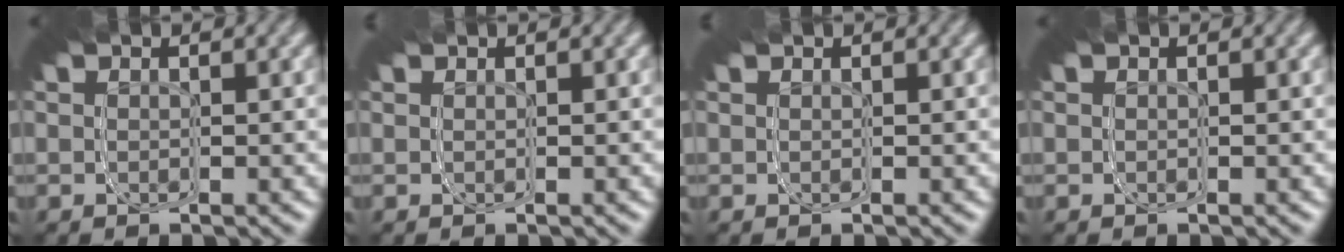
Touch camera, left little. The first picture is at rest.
{"total": 0.0}
{"total": 0.0}
{"total": 0.0}